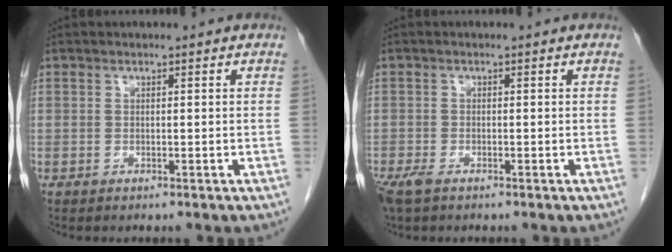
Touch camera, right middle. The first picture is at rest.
{"total": 3.2, "force": [-2.2, 1.2, 2.0], "torque": [-0.049, -0.010, -0.037]}